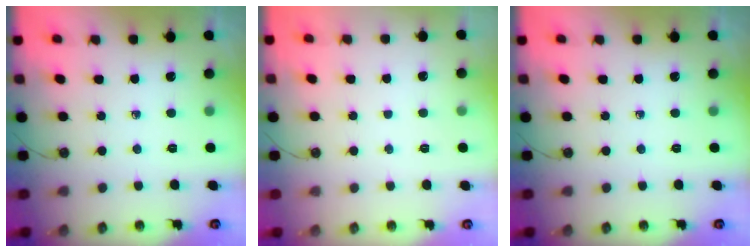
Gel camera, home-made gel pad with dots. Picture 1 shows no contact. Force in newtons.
{"total": 1.0, "press": 1.0, "slide": 0.0}
{"total": 0.0}